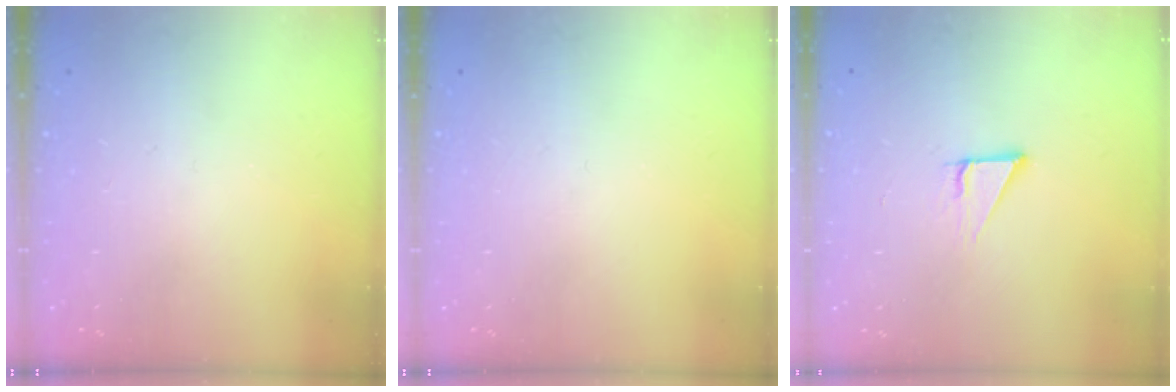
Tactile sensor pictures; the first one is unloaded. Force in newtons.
{"total": 0.0}
{"total": 2.9, "press": 2.9, "slide": 0.1}